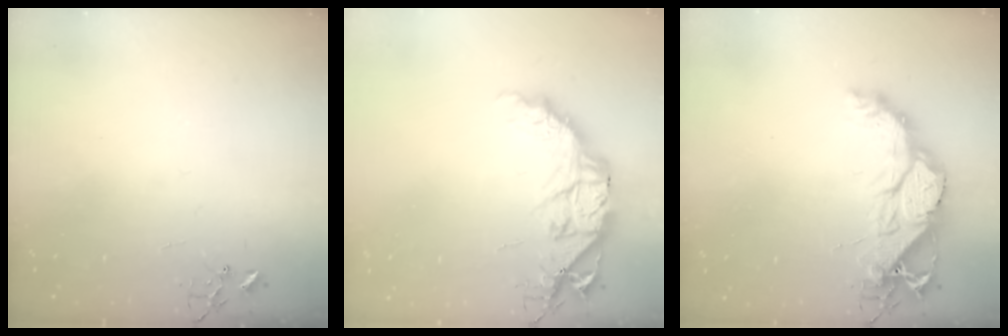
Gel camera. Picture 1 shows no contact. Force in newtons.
{"total": 14.5, "press": 14.4, "slide": 1.0}
{"total": 16.6, "press": 16.5, "slide": 1.3}